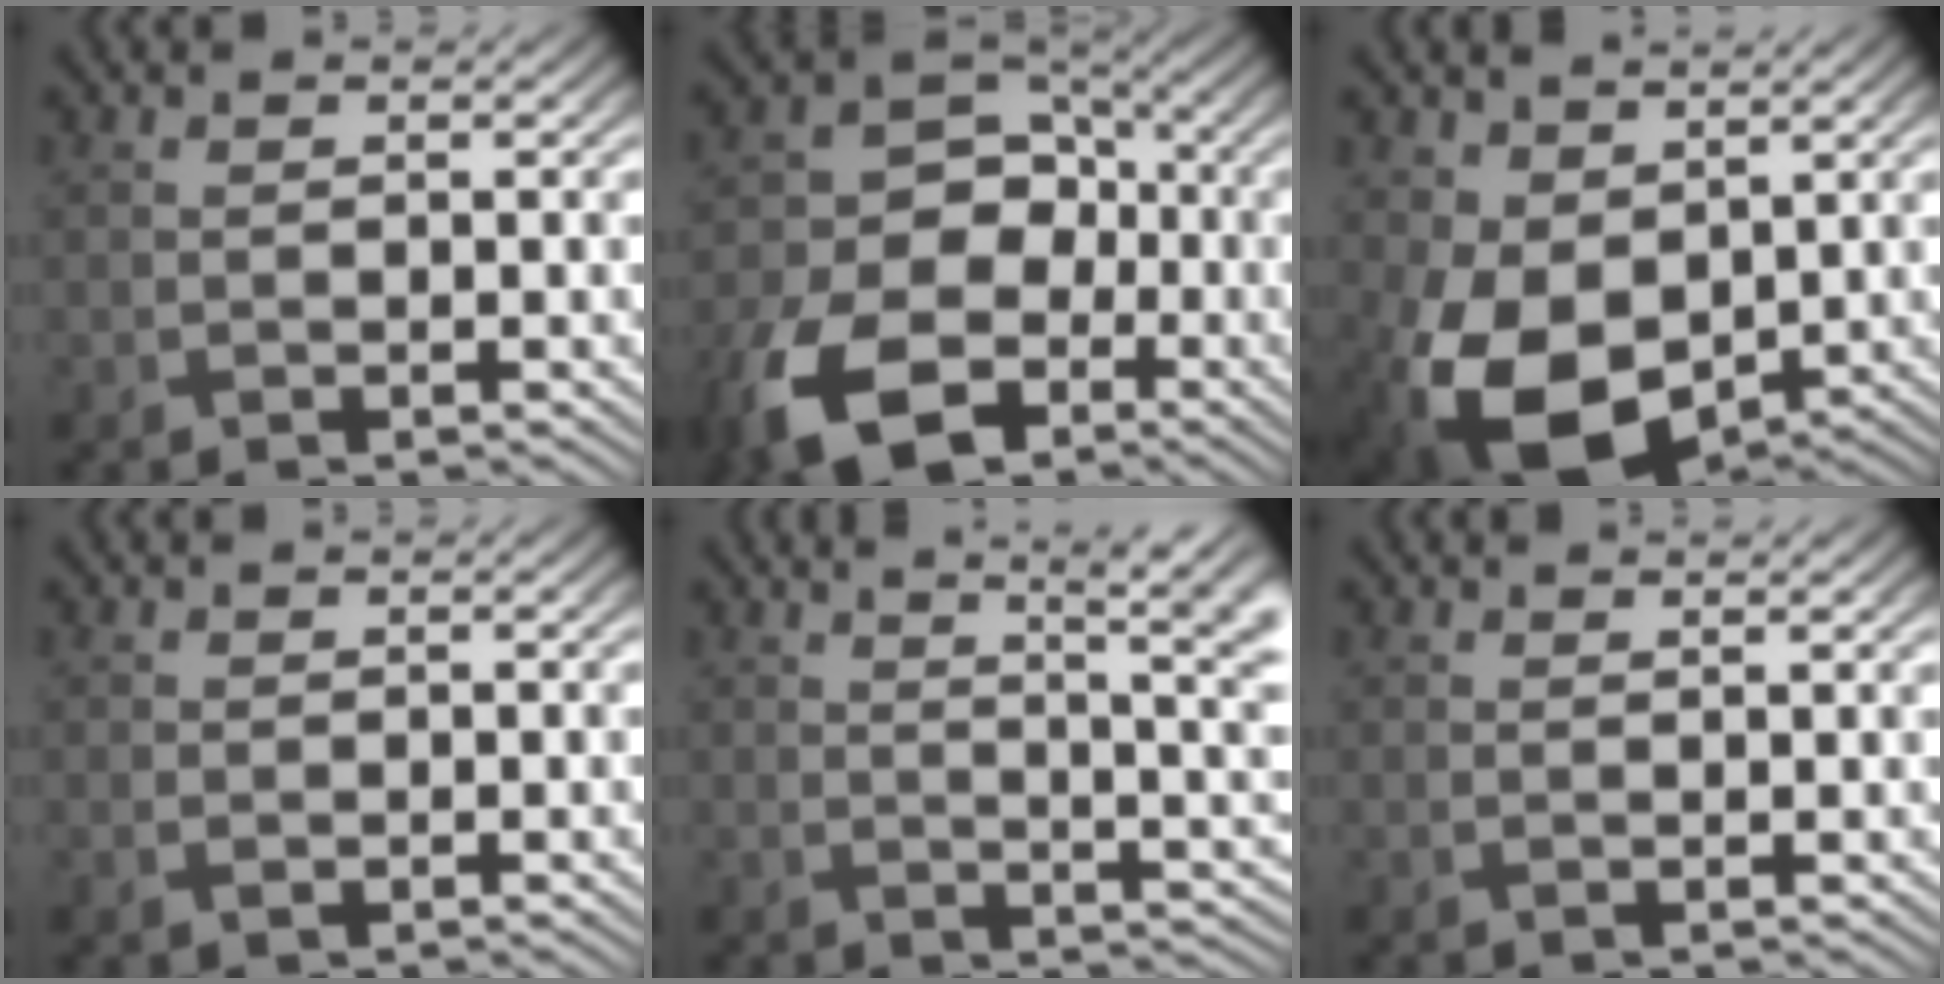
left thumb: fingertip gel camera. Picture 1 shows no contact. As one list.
[{"total": 16.2, "force": [-7.3, 11.0, 9.3], "torque": [-0.228, -0.055, -0.132]}, {"total": 12.0, "force": [-0.5, 8.5, 8.4], "torque": [-0.210, -0.038, 0.001]}, {"total": 0.6, "force": [0.1, 0.5, 0.4], "torque": [-0.009, -0.001, 0.005]}, {"total": 10.2, "force": [4.0, 3.1, 8.8], "torque": [-0.110, 0.021, 0.047]}, {"total": 0.9, "force": [0.7, 0.0, 0.4], "torque": [-0.007, 0.002, 0.012]}]